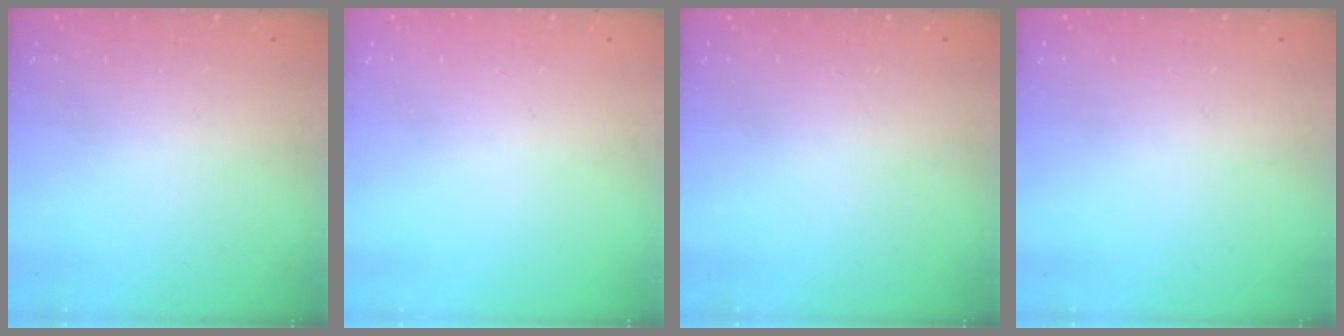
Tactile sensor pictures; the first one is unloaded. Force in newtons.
{"total": 1.0, "press": 0.0, "slide": 1.0}
{"total": 0.0}
{"total": 0.0}